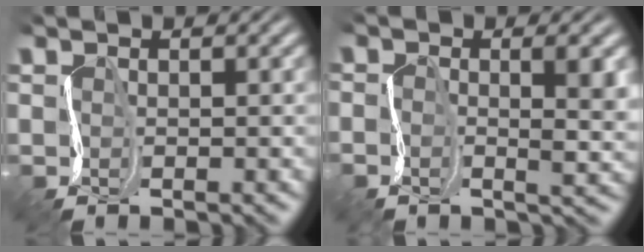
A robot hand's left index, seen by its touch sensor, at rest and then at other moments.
{"total": 3.0, "force": [-0.6, 0.8, 2.8], "torque": [-0.057, -0.003, -0.017]}